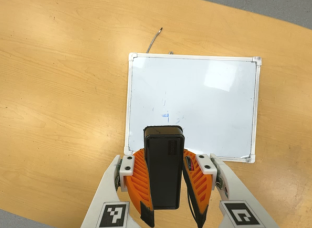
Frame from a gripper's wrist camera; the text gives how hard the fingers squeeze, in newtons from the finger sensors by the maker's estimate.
{"total": 7.7, "left": 6.3, "right": 9.1}